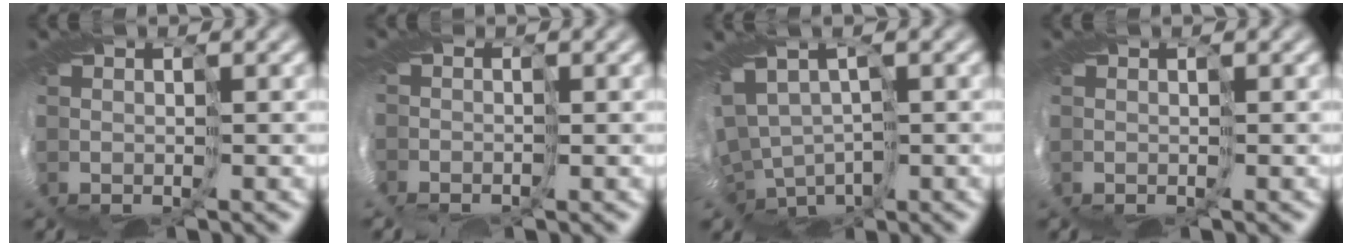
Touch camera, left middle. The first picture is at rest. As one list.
[{"total": 5.4, "force": [-2.1, 4.0, 3.1], "torque": [-0.064, -0.011, -0.025]}, {"total": 6.8, "force": [-0.4, 5.5, 4.0], "torque": [-0.105, -0.013, 0.036]}, {"total": 0.0}]